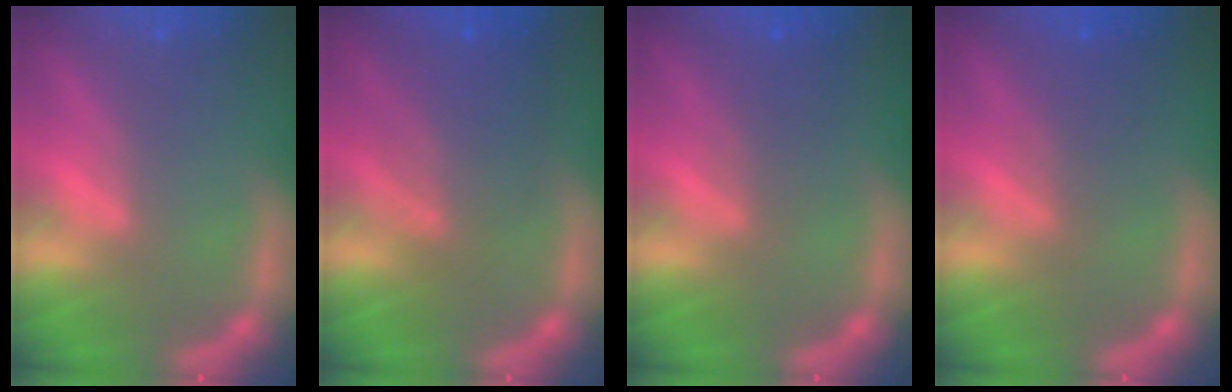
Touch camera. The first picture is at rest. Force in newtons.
{"total": 5.5}
{"total": 2.5}
{"total": 2.5}